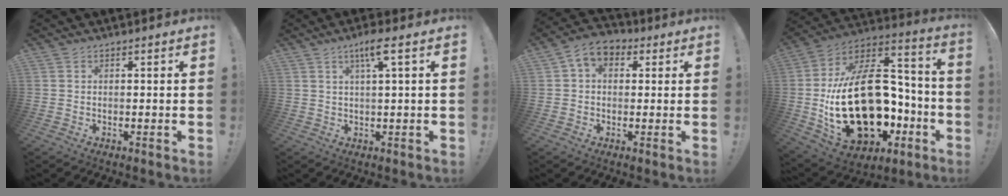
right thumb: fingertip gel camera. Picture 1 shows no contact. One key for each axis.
{"total": 5.5, "fx": 2.4, "fy": 0.2, "fz": 5.0, "tx": -0.088, "ty": -0.002, "tz": 0.033}
{"total": 6.4, "fx": 1.9, "fy": 4.6, "fz": 4.1, "tx": -0.070, "ty": 0.003, "tz": 0.039}
{"total": 32.7, "fx": -5.1, "fy": 20.3, "fz": 25.1, "tx": -0.471, "ty": 0.022, "tz": -0.037}